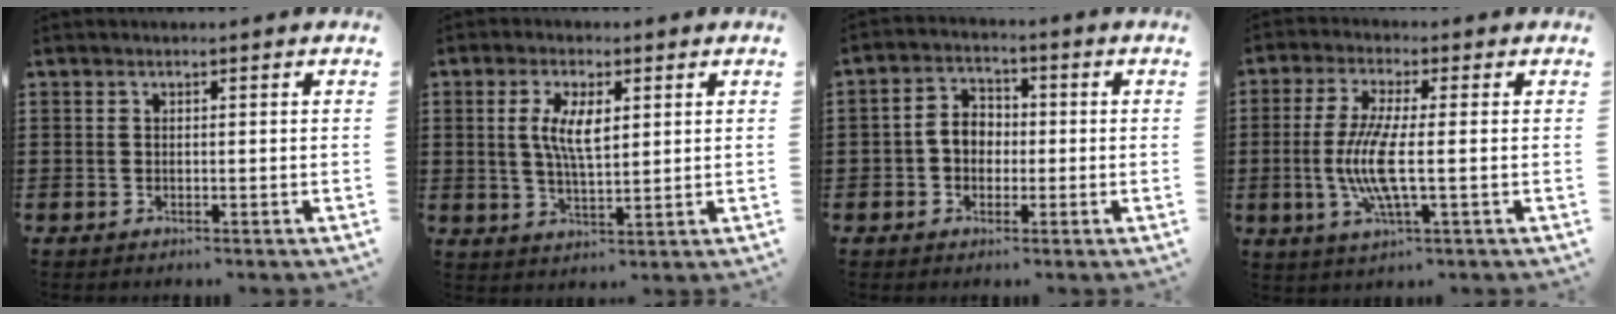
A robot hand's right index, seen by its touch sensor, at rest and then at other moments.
{"total": 6.2, "force": [1.3, 2.2, 5.7], "torque": [-0.115, 0.006, 0.022]}
{"total": 4.5, "force": [-0.7, 3.6, 2.7], "torque": [-0.065, 0.009, -0.018]}
{"total": 8.5, "force": [-1.1, 1.4, 8.3], "torque": [-0.178, -0.021, -0.027]}